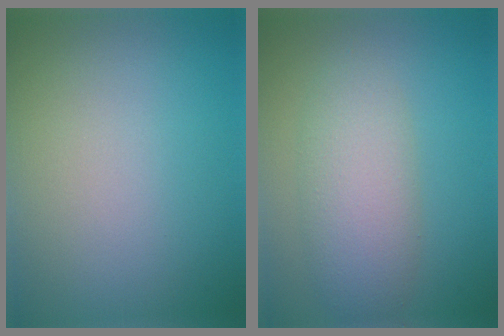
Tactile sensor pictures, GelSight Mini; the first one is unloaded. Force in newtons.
{"total": 4.5, "press": 4.5, "slide": 0.2}